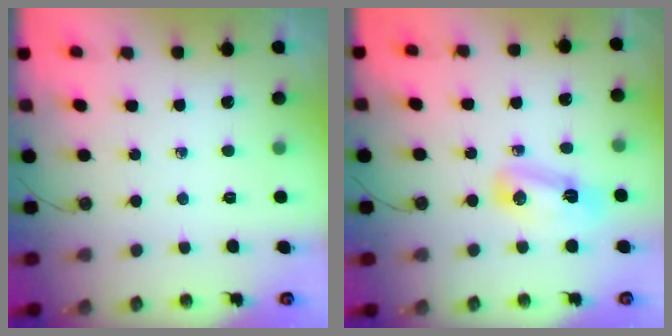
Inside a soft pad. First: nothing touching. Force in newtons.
{"total": 6.9, "press": 6.9, "slide": 0.8}